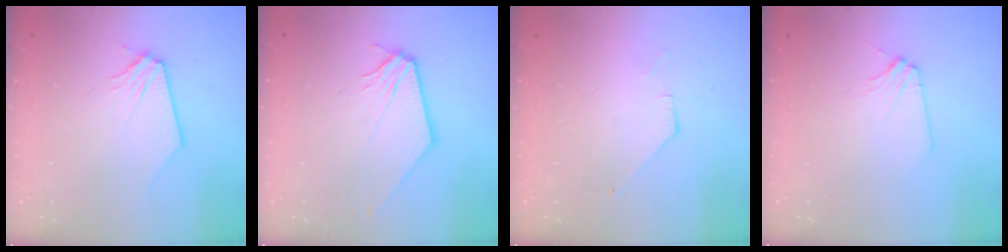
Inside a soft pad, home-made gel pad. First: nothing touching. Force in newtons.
{"total": 1.9, "press": 1.9, "slide": 0.2}
{"total": 1.0, "press": 1.0, "slide": 0.2}
{"total": 2.8, "press": 2.8, "slide": 0.6}